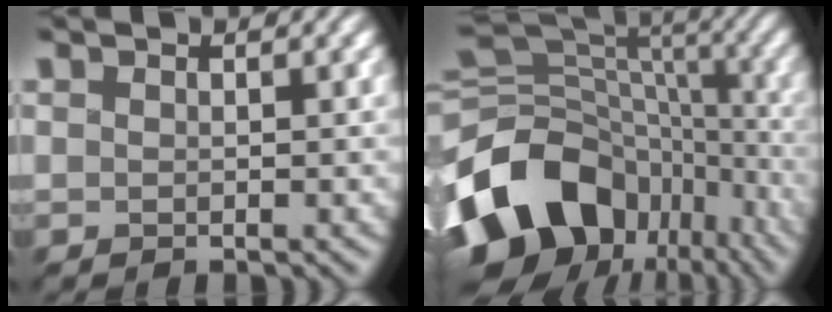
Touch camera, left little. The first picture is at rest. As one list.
[{"total": 15.6, "force": [-7.3, 11.0, 8.4], "torque": [-0.196, -0.008, -0.128]}]